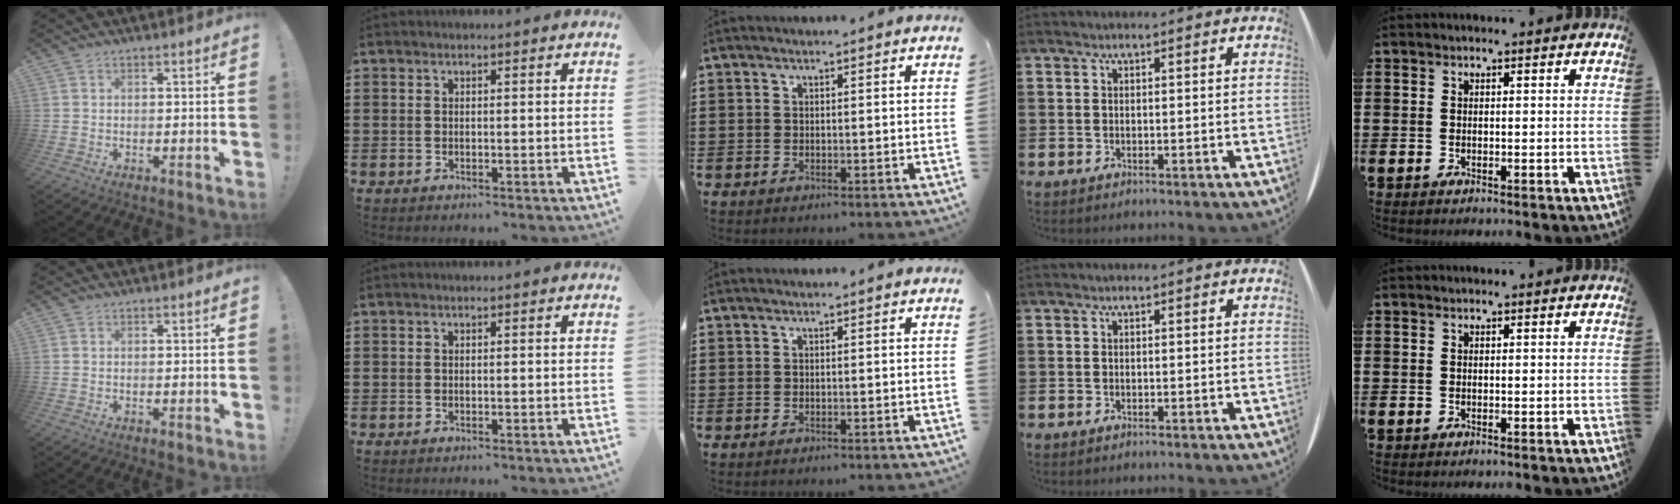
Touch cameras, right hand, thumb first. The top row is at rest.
{}